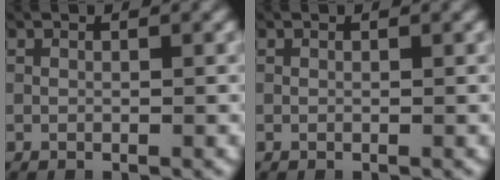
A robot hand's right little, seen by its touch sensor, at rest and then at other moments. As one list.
[{"total": 0.0}]